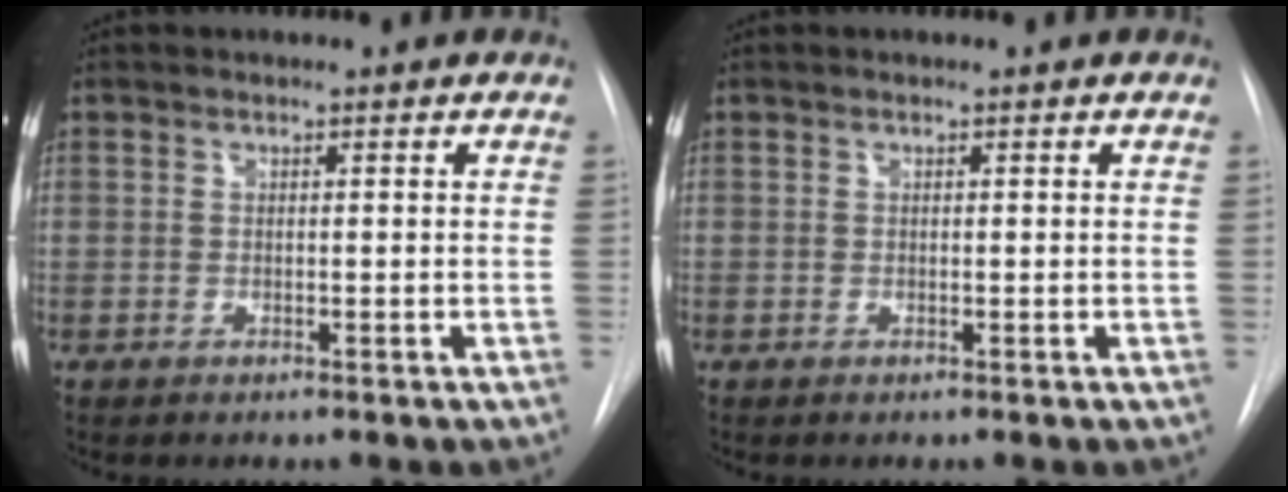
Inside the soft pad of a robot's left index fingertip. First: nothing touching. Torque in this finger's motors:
{"motor_torque": [0.02, 0.01, 0.00, 0.00]}